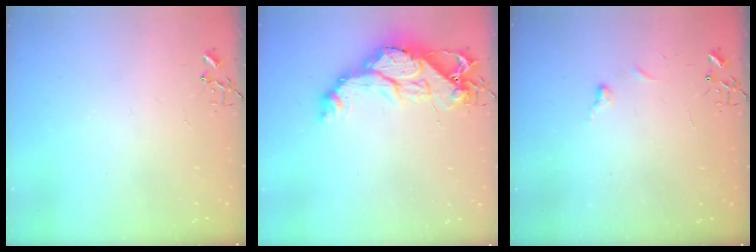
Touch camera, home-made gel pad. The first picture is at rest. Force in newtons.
{"total": 16.6, "press": 16.5, "slide": 1.3}
{"total": 4.9, "press": 4.8, "slide": 0.6}